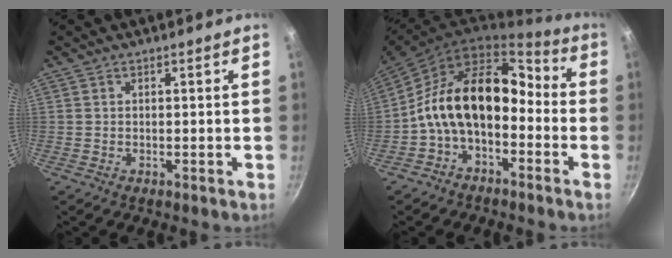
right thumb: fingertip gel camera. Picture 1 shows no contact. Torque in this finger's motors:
{"motor_torque": [2.52, 2.49, 0.79, -0.64, 0.38]}